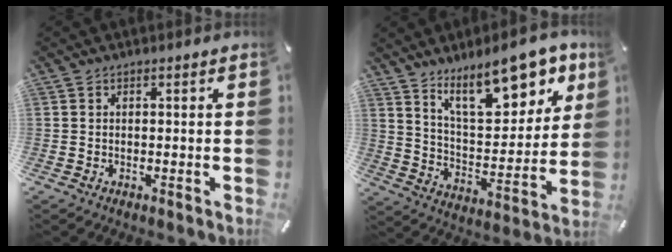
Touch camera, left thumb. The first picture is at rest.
{"total": 19.5, "force": [13.3, 8.0, 11.8], "torque": [-0.174, -0.079, 0.223]}